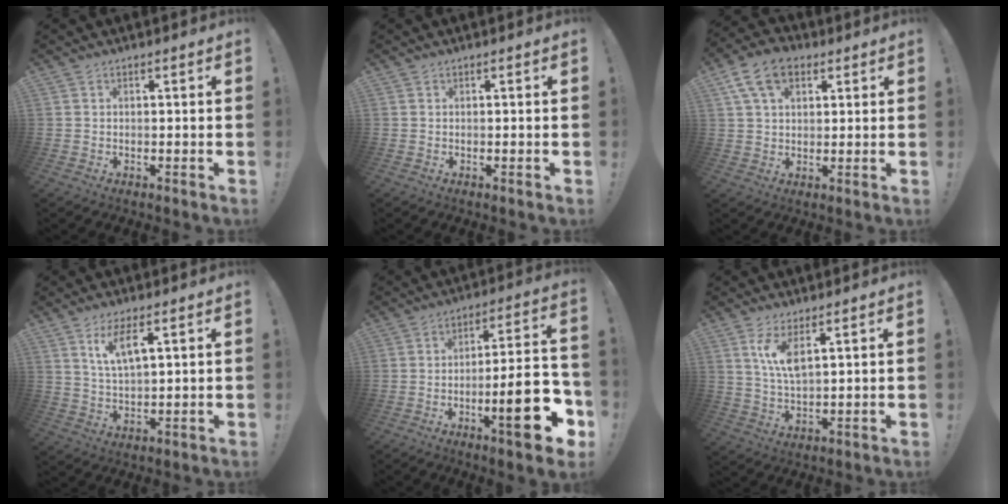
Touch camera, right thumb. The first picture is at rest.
{"total": 0.0}
{"total": 11.5, "force": [5.1, 7.1, 7.5], "torque": [-0.130, -0.001, 0.100]}
{"total": 7.8, "force": [4.2, 2.2, 6.2], "torque": [-0.114, -0.012, 0.070]}
{"total": 18.6, "force": [-6.8, 4.5, 16.7], "torque": [-0.228, 0.029, -0.098]}
{"total": 7.5, "force": [3.3, 2.5, 6.3], "torque": [-0.117, -0.016, 0.054]}